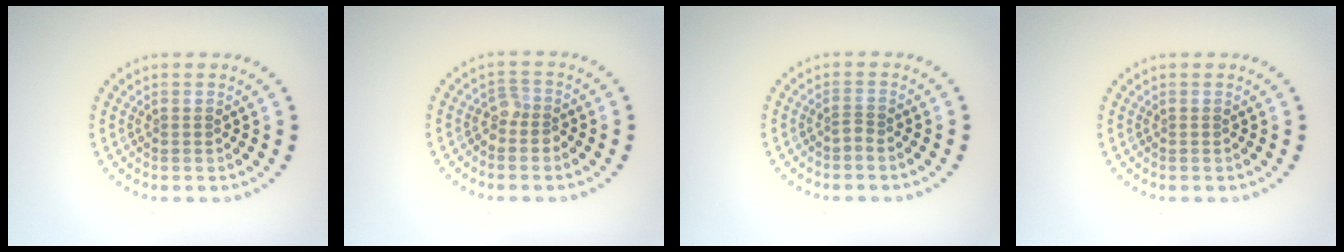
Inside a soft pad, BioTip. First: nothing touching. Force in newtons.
{"total": 1.6, "press": 1.3, "slide": 1.0}
{"total": 0.5, "press": 0.3, "slide": 0.4}
{"total": 0.0}